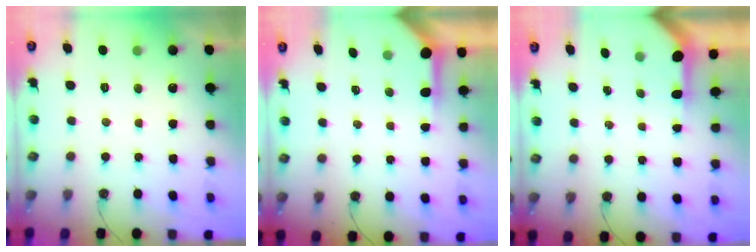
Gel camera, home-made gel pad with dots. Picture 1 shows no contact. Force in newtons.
{"total": 3.9, "press": 3.9, "slide": 0.4}
{"total": 3.0, "press": 3.0, "slide": 0.2}